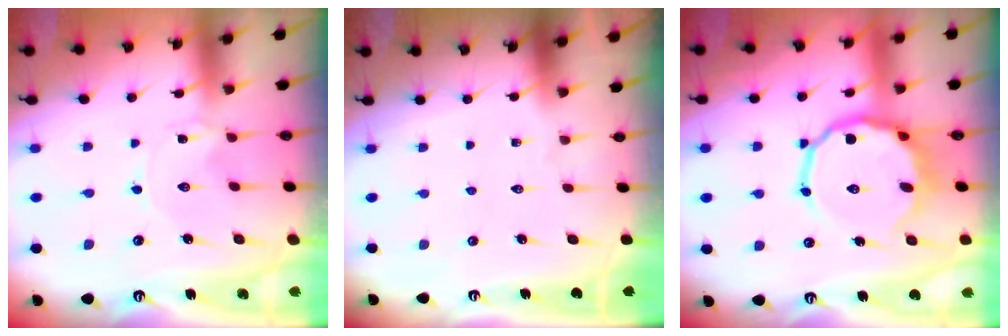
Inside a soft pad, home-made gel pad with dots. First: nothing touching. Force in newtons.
{"total": 0.0}
{"total": 12.6, "press": 12.3, "slide": 3.1}